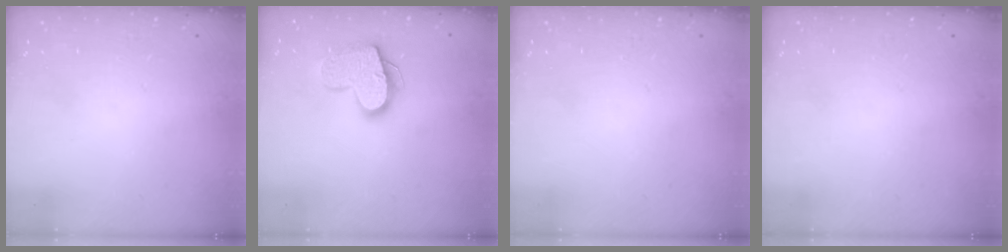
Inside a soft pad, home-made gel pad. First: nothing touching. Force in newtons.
{"total": 15.3, "press": 15.3, "slide": 1.1}
{"total": 0.0}
{"total": 0.0}